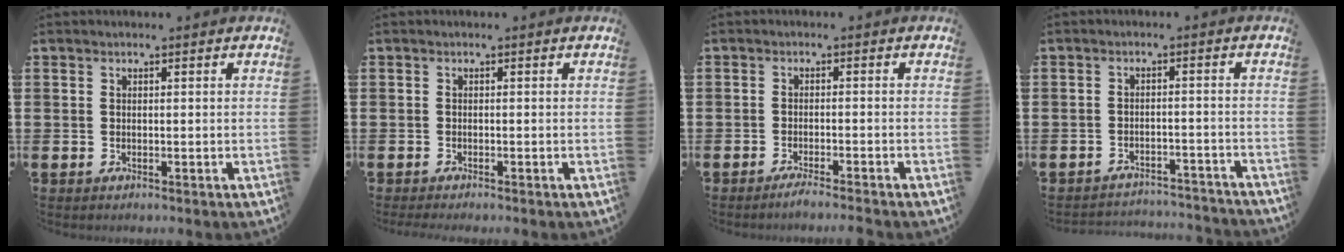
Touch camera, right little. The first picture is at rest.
{"total": 0.5, "force": [-0.5, 0.0, 0.2], "torque": [-0.004, -0.003, -0.010]}
{"total": 1.7, "force": [-1.5, -0.2, 0.9], "torque": [-0.011, 0.001, -0.028]}
{"total": 2.7, "force": [-2.7, 0.0, -0.1], "torque": [-0.004, 0.003, -0.058]}